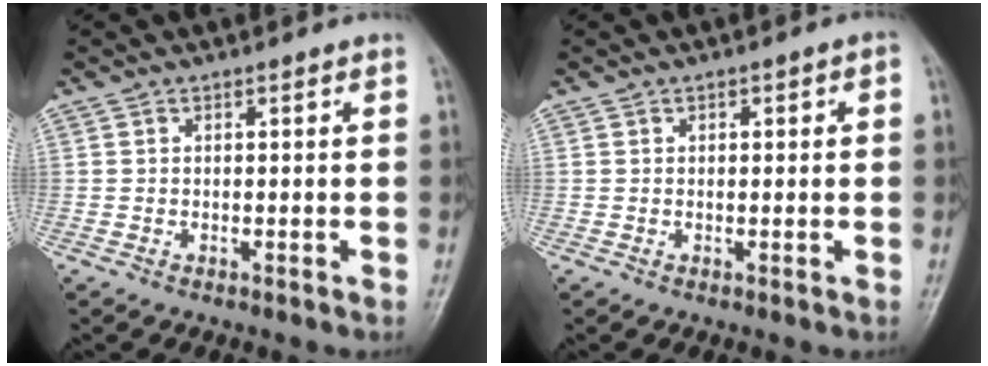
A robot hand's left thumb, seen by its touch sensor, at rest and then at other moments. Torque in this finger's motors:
{"motor_torque": [-0.10, 0.00, -0.05, -0.06, 0.03]}